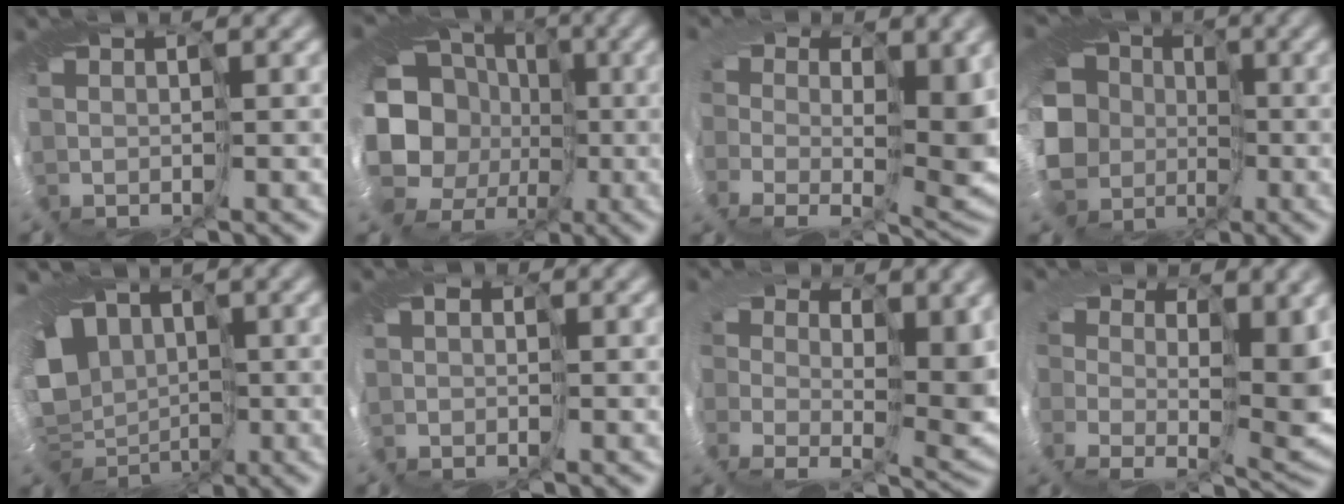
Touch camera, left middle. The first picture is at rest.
{"total": 16.3, "force": [-5.7, 14.0, 6.1], "torque": [-0.100, -0.032, -0.132]}
{"total": 6.3, "force": [0.1, 3.7, 5.1], "torque": [-0.075, -0.038, -0.002]}
{"total": 12.4, "force": [-3.4, 10.3, 6.1], "torque": [-0.126, -0.037, -0.077]}
{"total": 7.0, "force": [-0.2, 5.9, 3.9], "torque": [-0.045, -0.018, -0.001]}
{"total": 1.1, "force": [-0.6, 0.9, 0.0], "torque": [0.003, -0.003, -0.008]}
{"total": 5.6, "force": [0.8, 3.5, 4.2], "torque": [-0.065, -0.038, 0.013]}
{"total": 5.6, "force": [0.4, 3.2, 4.6], "torque": [-0.069, -0.039, 0.005]}